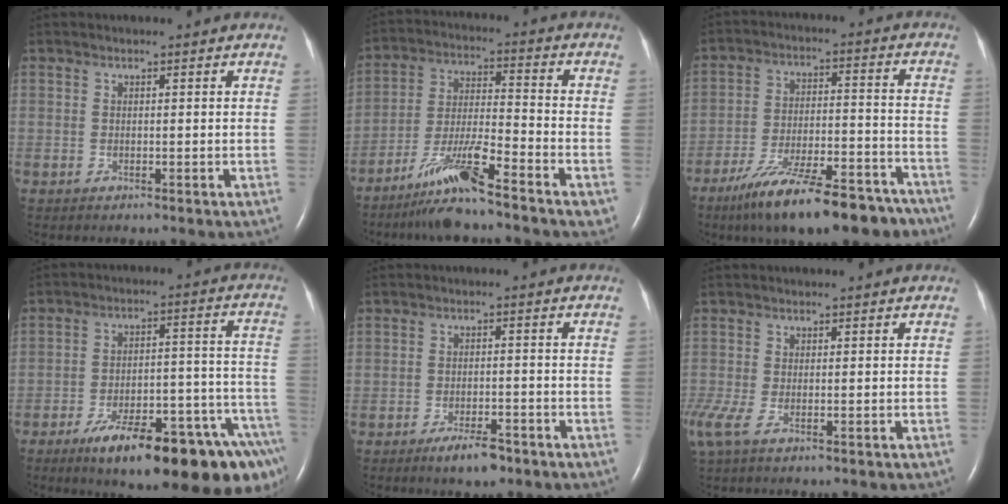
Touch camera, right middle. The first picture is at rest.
{"total": 10.2, "force": [-7.5, -0.1, 7.0], "torque": [-0.132, -0.019, -0.140]}
{"total": 19.6, "force": [-15.1, 4.7, 11.5], "torque": [-0.149, 0.011, -0.237]}
{"total": 22.5, "force": [-15.2, 4.0, 16.1], "torque": [-0.131, 0.028, -0.215]}
{"total": 4.3, "force": [-3.0, 1.2, 2.8], "torque": [-0.054, -0.002, -0.047]}
{"total": 4.0, "force": [-1.7, 1.2, 3.4], "torque": [-0.085, -0.014, -0.030]}